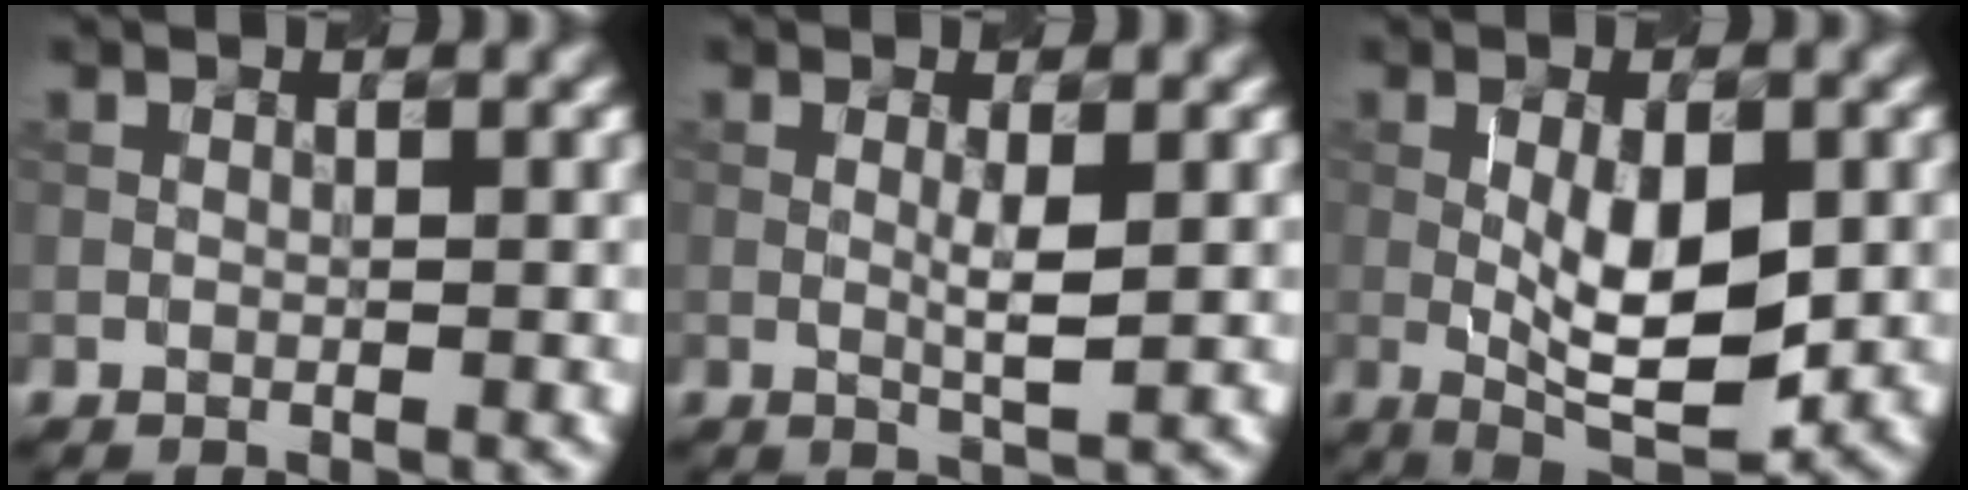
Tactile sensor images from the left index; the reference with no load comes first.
{"total": 2.0, "force": [0.2, 0.2, 2.0], "torque": [-0.037, -0.001, 0.002]}
{"total": 6.9, "force": [-0.3, 2.5, 6.4], "torque": [-0.110, -0.006, -0.001]}